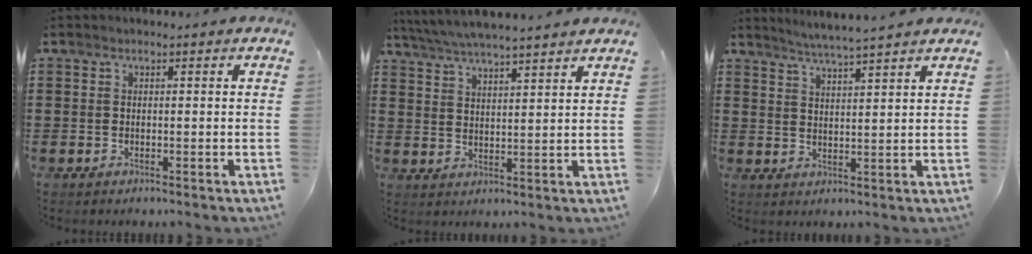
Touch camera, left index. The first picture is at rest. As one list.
[{"total": 4.7, "force": [4.5, -0.4, 1.4], "torque": [-0.042, -0.021, 0.079]}, {"total": 3.6, "force": [3.4, -0.9, 0.8], "torque": [-0.027, -0.017, 0.059]}]